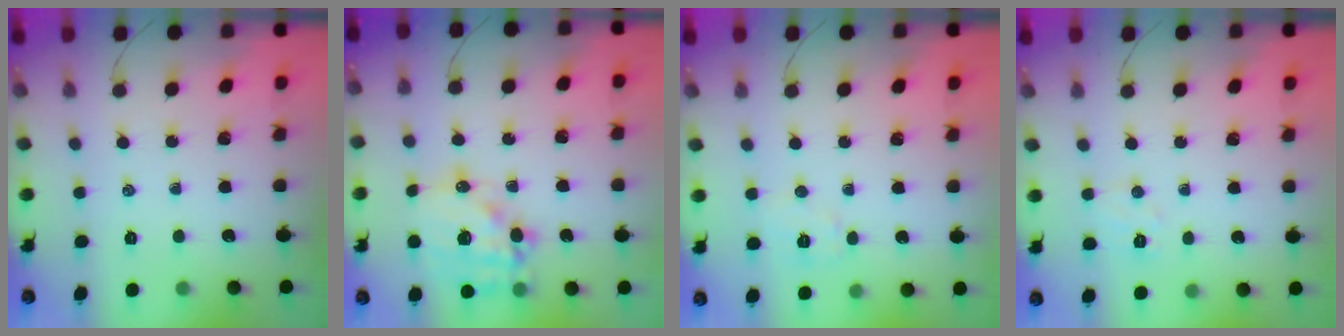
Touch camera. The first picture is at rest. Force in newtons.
{"total": 17.1, "press": 16.7, "slide": 3.9}
{"total": 5.5, "press": 5.5, "slide": 0.8}
{"total": 5.7, "press": 5.6, "slide": 1.0}